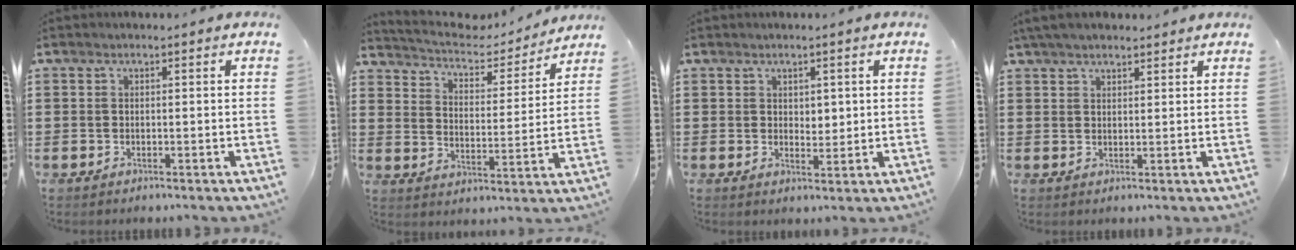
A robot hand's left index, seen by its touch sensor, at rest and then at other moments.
{"total": 4.6, "force": [4.3, 1.0, 1.0], "torque": [-0.049, -0.032, 0.067]}
{"total": 2.2, "force": [1.4, 1.4, 0.8], "torque": [-0.013, 0.004, 0.023]}
{"total": 3.4, "force": [3.0, 0.9, 1.4], "torque": [-0.036, 0.000, 0.057]}